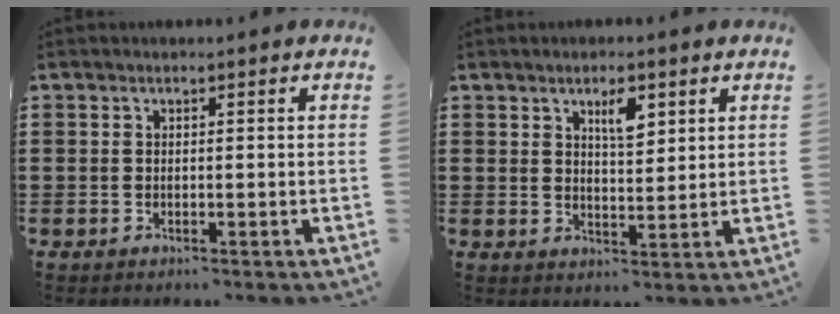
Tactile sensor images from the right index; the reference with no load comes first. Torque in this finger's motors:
{"motor_torque": [0.08, -0.07, 0.14, 0.05]}